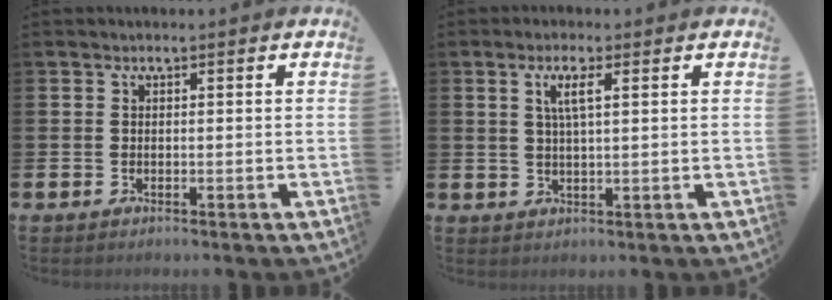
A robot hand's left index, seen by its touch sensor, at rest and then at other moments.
{"total": 3.5, "force": [1.6, 0.8, 3.0], "torque": [-0.049, 0.002, 0.023]}